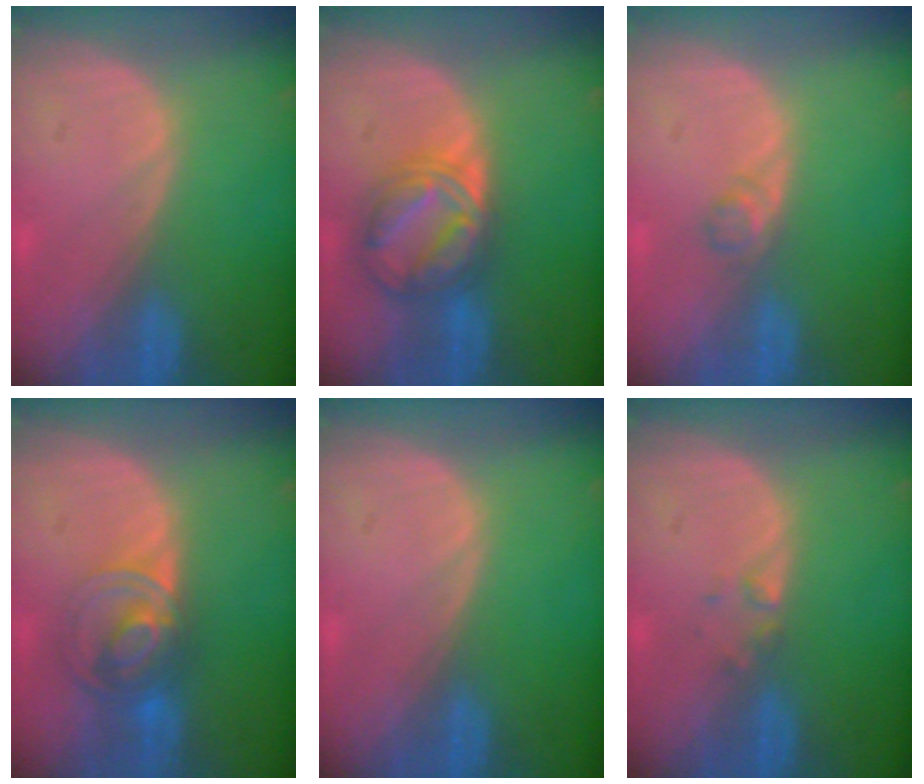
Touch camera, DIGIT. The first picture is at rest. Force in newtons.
{"total": 7.6, "press": 7.6, "slide": 0.6}
{"total": 1.6, "press": 1.6, "slide": 0.2}
{"total": 7.5, "press": 6.1, "slide": 4.3}
{"total": 0.0}
{"total": 1.2, "press": 1.2, "slide": 0.1}